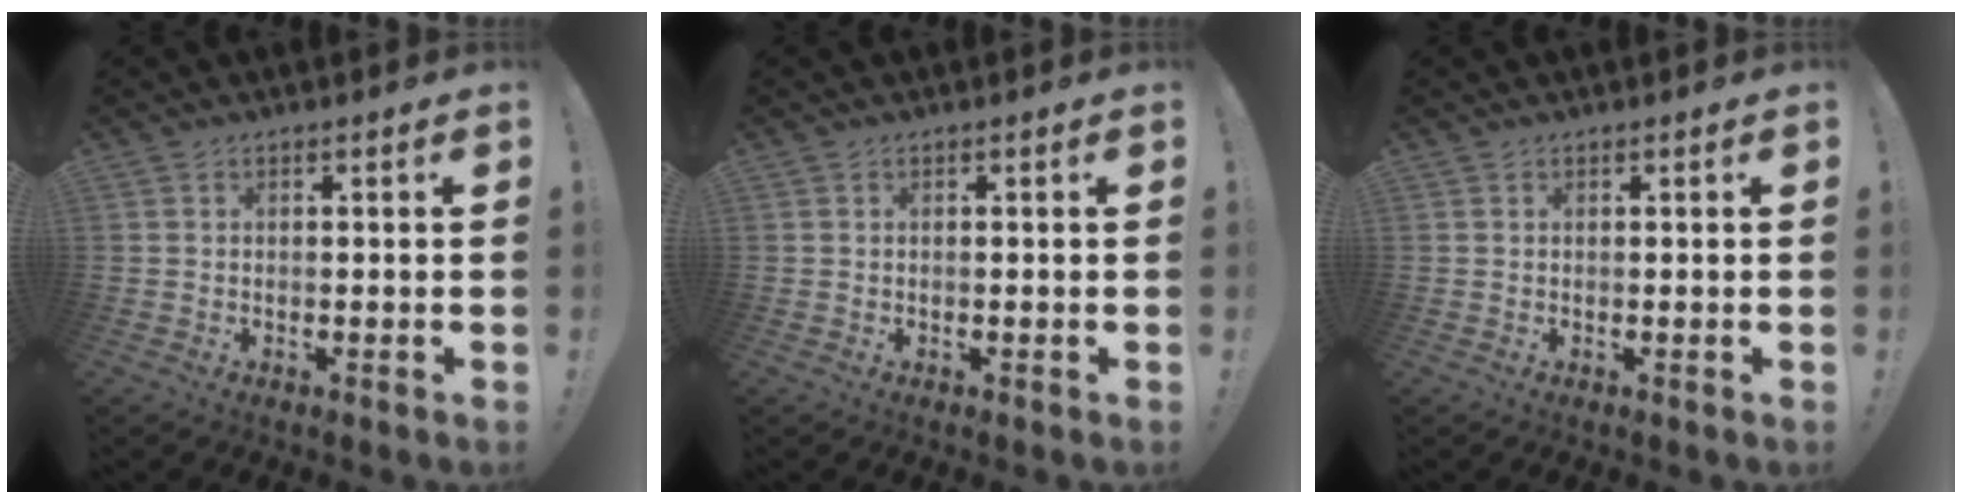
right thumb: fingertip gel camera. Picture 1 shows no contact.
{"total": 0.0}
{"total": 0.0}